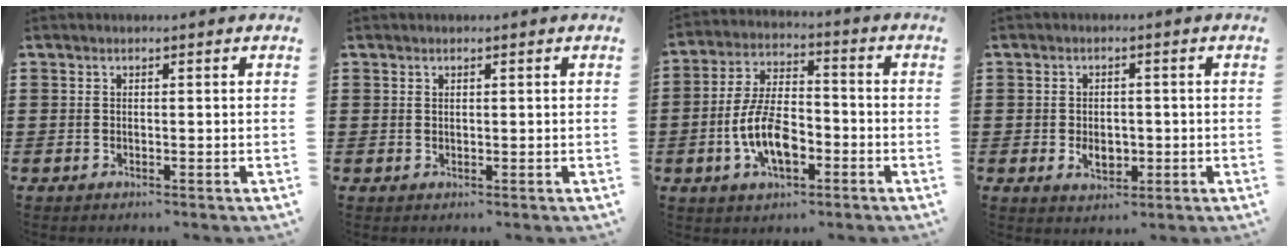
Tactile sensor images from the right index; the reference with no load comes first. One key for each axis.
{"total": 0.6, "fx": 0.4, "fy": 0.4, "fz": 0.2, "tx": -0.005, "ty": 0.002, "tz": 0.008}
{"total": 9.1, "fx": -2.8, "fy": 4.4, "fz": 7.4, "tx": -0.173, "ty": -0.003, "tz": -0.059}
{"total": 3.4, "fx": -0.5, "fy": 2.3, "fz": 2.5, "tx": -0.043, "ty": -0.001, "tz": -0.011}